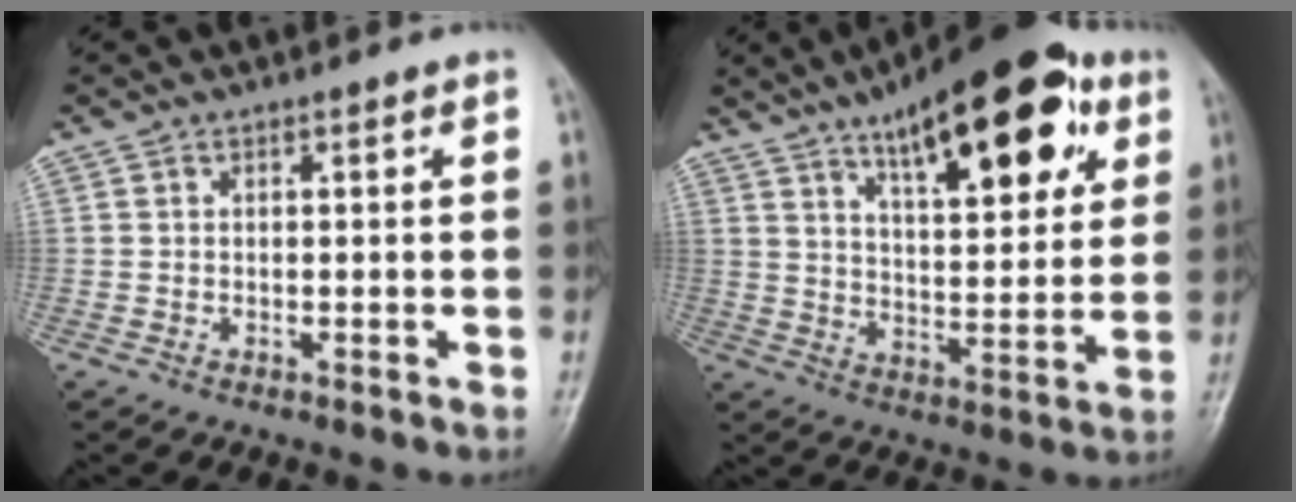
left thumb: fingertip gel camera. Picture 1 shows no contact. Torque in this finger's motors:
{"motor_torque": [0.76, 0.66, 1.70, -1.07, 0.18]}